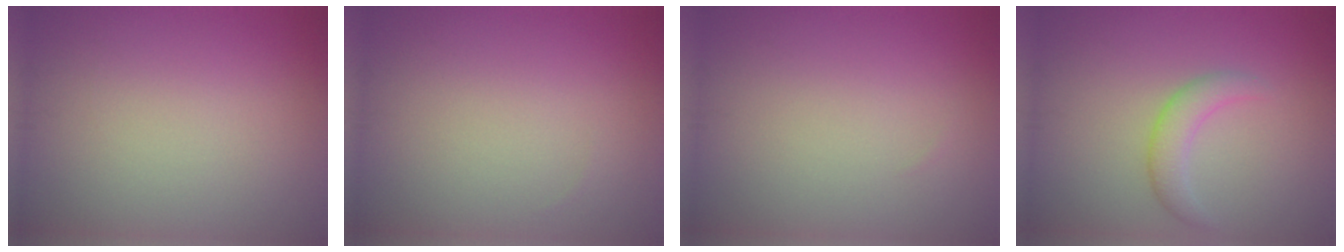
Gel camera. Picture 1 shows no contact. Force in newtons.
{"total": 0.0}
{"total": 0.0}
{"total": 2.4, "press": 2.4, "slide": 0.1}